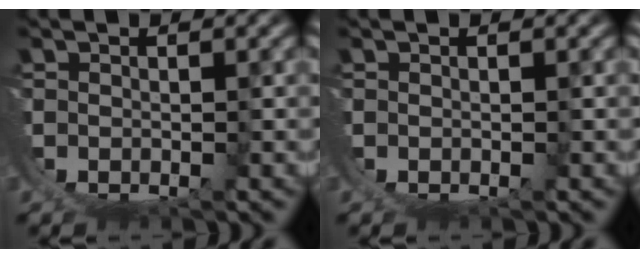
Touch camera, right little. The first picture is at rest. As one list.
[{"total": 0.0}]